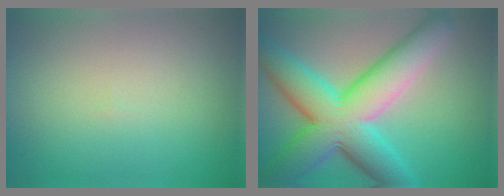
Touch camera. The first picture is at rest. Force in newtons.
{"total": 11.1, "press": 11.1, "slide": 0.4}